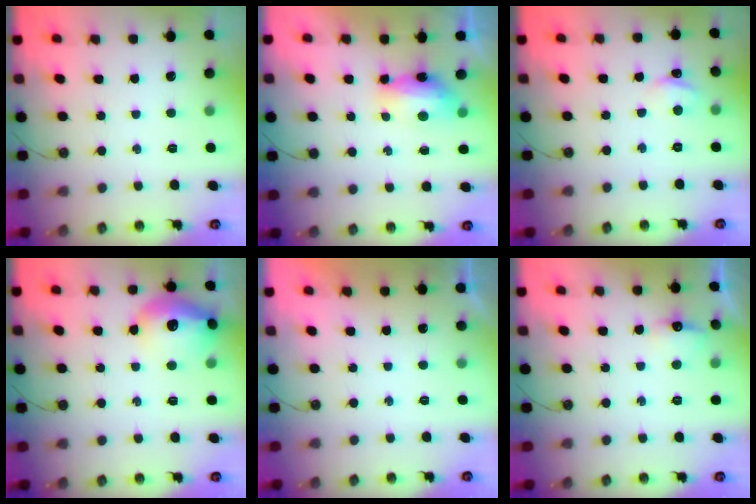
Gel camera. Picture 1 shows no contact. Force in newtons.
{"total": 16.4, "press": 10.2, "slide": 12.8}
{"total": 3.0, "press": 3.0, "slide": 0.4}
{"total": 15.9, "press": 15.8, "slide": 1.1}
{"total": 0.0}
{"total": 6.6, "press": 6.5, "slide": 0.9}